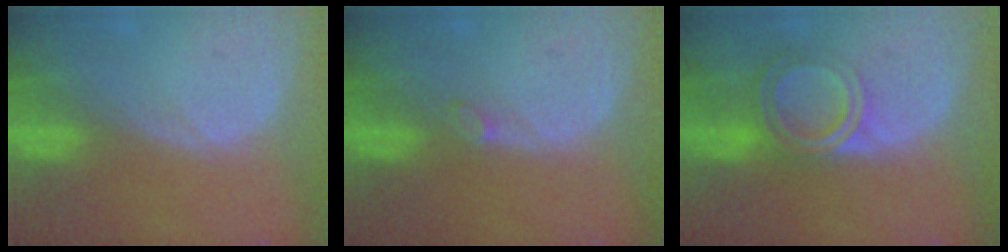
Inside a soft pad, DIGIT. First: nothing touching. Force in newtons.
{"total": 0.9, "press": 0.9, "slide": 0.3}
{"total": 6.4, "press": 5.4, "slide": 3.4}